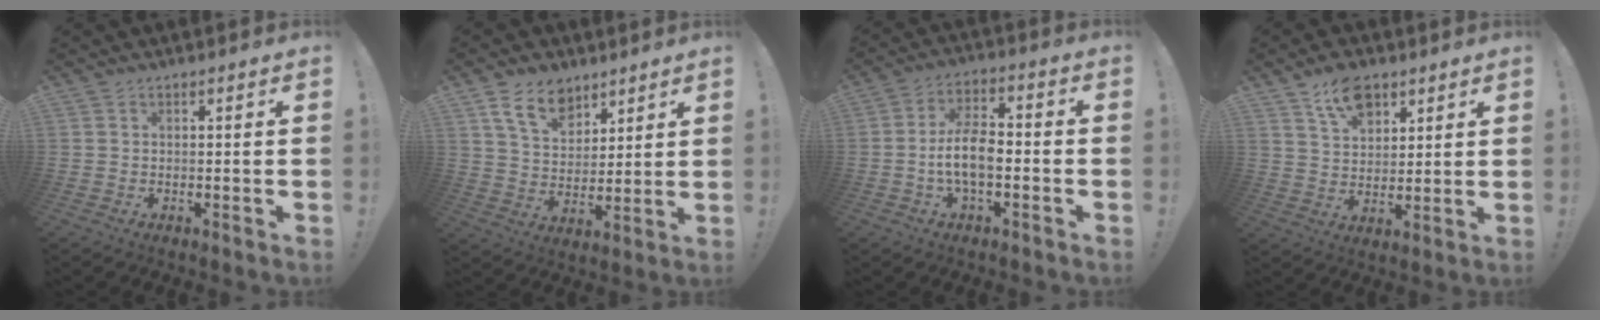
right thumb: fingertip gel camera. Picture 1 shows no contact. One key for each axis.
{"total": 11.4, "fx": 7.6, "fy": 6.9, "fz": 5.0, "tx": -0.090, "ty": -0.039, "tz": 0.147}
{"total": 9.9, "fx": -2.5, "fy": 4.5, "fz": 8.4, "tx": -0.169, "ty": 0.005, "tz": -0.045}
{"total": 10.0, "fx": 6.6, "fy": 4.9, "fz": 5.6, "tx": -0.099, "ty": -0.025, "tz": 0.123}